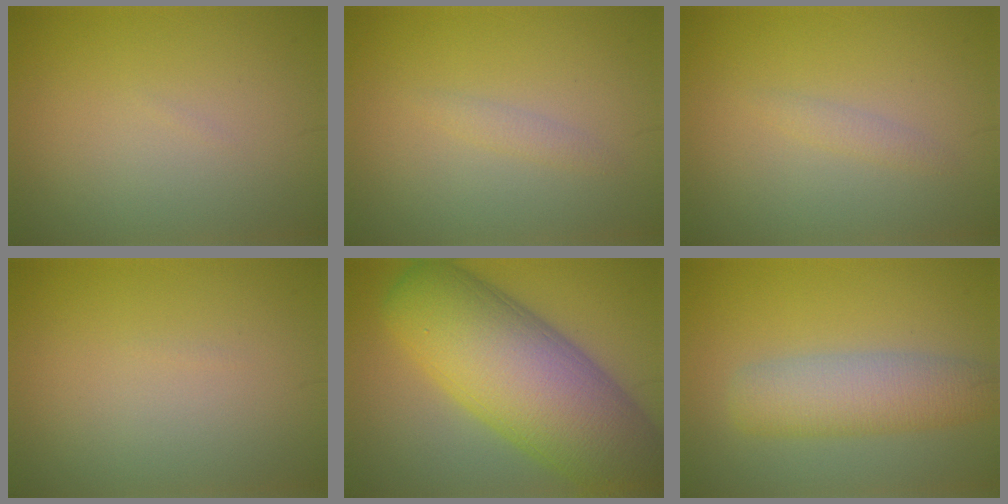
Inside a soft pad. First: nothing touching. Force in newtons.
{"total": 1.0, "press": 1.0, "slide": 0.0}
{"total": 1.0, "press": 1.0, "slide": 0.0}
{"total": 0.0}
{"total": 15.1, "press": 15.1, "slide": 0.7}
{"total": 5.2, "press": 5.2, "slide": 0.2}